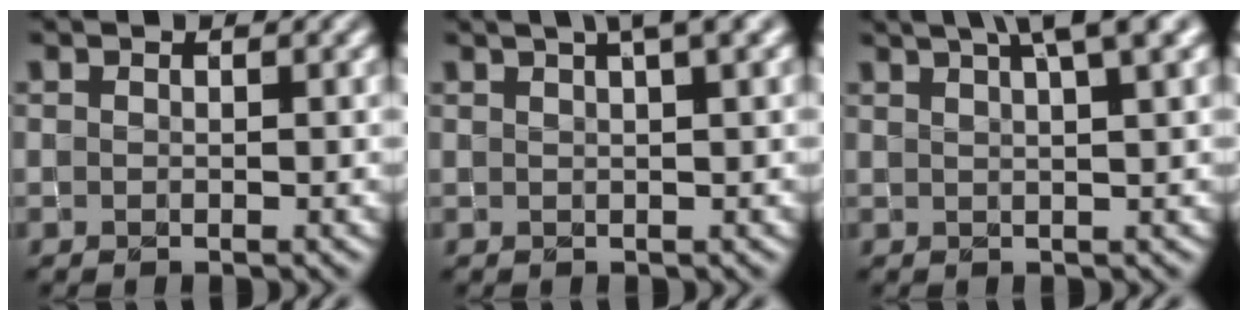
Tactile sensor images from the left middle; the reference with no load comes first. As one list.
[{"total": 3.7, "force": [2.3, 0.7, 2.9], "torque": [-0.027, 0.013, 0.023]}, {"total": 5.9, "force": [3.7, 1.3, 4.4], "torque": [-0.038, 0.024, 0.036]}]